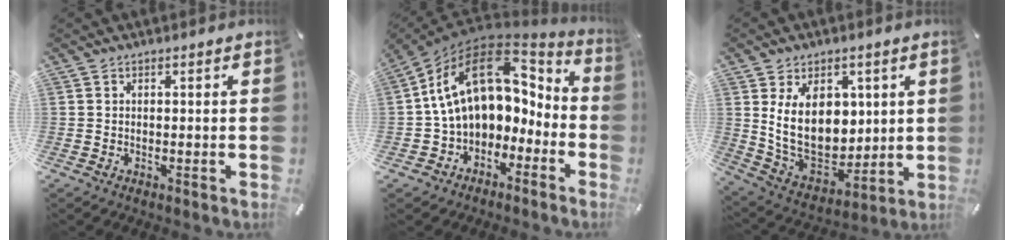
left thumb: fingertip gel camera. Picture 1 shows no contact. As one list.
[{"total": 17.5, "force": [3.6, 12.7, 11.4], "torque": [-0.212, -0.018, 0.067]}, {"total": 17.2, "force": [4.5, 12.4, 11.0], "torque": [-0.212, -0.034, 0.087]}]